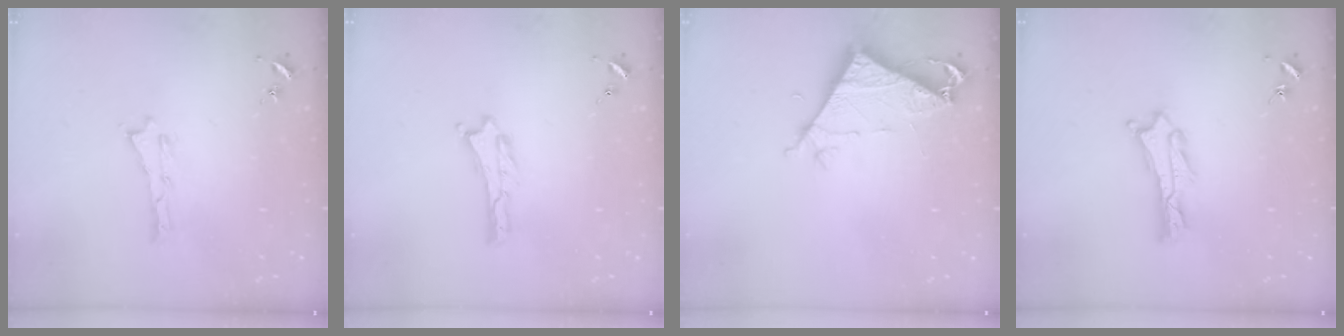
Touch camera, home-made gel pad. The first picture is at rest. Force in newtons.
{"total": 0.0}
{"total": 6.9, "press": 6.9, "slide": 0.5}
{"total": 1.1, "press": 1.1, "slide": 0.2}